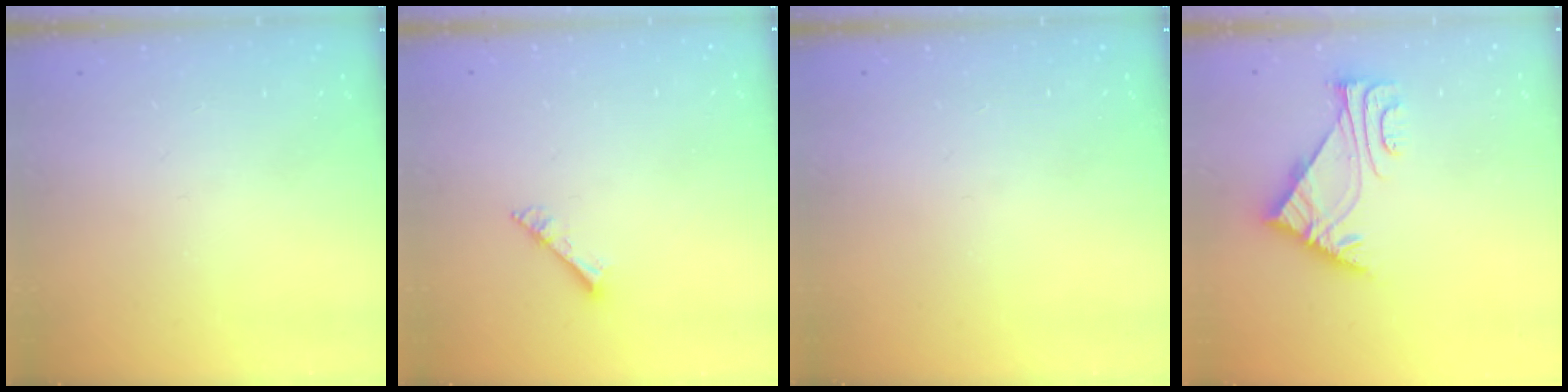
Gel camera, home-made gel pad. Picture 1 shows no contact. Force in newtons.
{"total": 4.1, "press": 4.1, "slide": 0.4}
{"total": 0.0}
{"total": 6.0, "press": 5.9, "slide": 1.0}